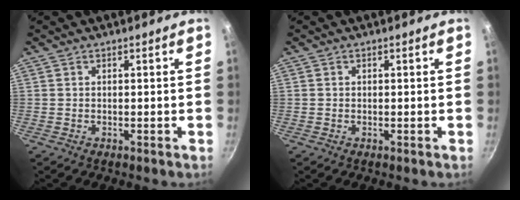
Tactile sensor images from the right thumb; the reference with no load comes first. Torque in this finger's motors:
{"motor_torque": [-0.07, -0.19, -0.40, -0.17, 0.04]}